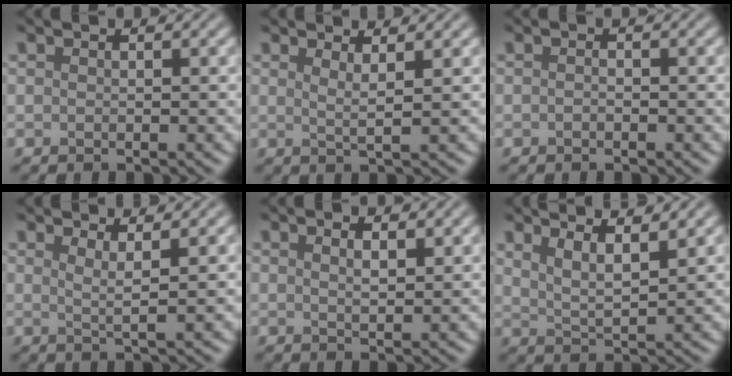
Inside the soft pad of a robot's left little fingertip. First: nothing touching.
{"total": 1.9, "force": [1.1, 0.4, 1.5], "torque": [-0.021, -0.003, 0.013]}
{"total": 0.6, "force": [-0.3, 0.3, 0.4], "torque": [-0.008, 0.001, -0.005]}
{"total": 2.0, "force": [1.1, 0.4, 1.7], "torque": [-0.025, -0.003, 0.013]}
{"total": 2.3, "force": [1.3, 0.8, 1.7], "torque": [-0.019, -0.003, 0.021]}
{"total": 4.4, "force": [3.2, 1.2, 2.8], "torque": [-0.044, 0.011, 0.046]}